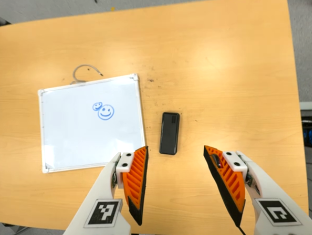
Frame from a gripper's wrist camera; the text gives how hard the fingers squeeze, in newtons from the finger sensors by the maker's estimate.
{"total": 0.0}